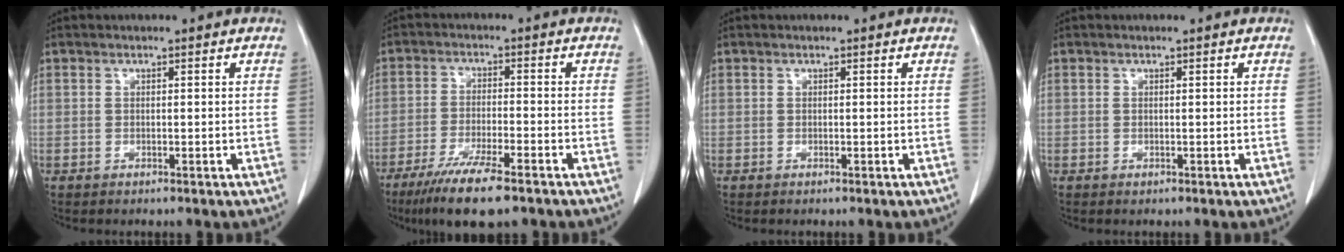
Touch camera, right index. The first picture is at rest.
{"total": 10.1, "force": [-7.1, 1.2, 7.1], "torque": [-0.123, -0.025, -0.115]}
{"total": 0.0}
{"total": 0.0}